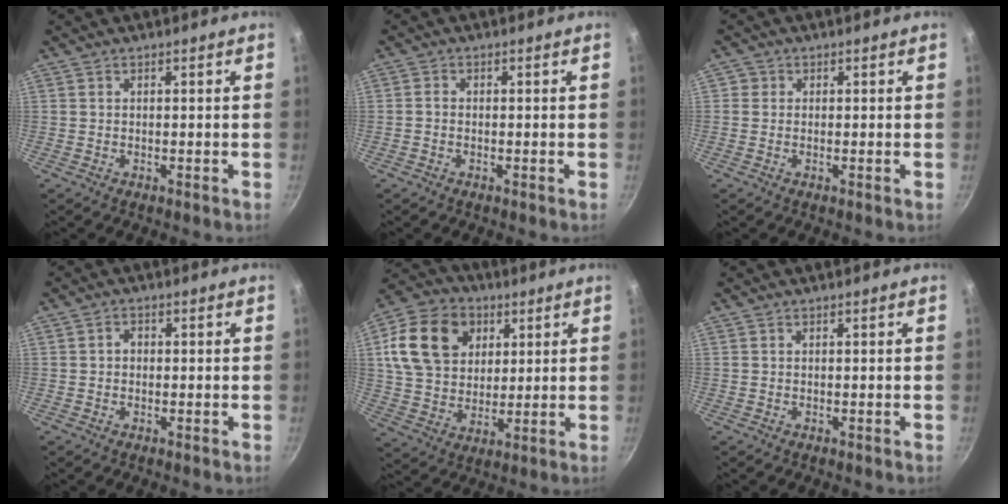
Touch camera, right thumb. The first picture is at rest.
{"total": 1.1, "force": [-0.4, 0.9, 0.5], "torque": [-0.007, 0.006, -0.010]}
{"total": 1.2, "force": [-0.1, 1.2, 0.2], "torque": [0.004, 0.003, -0.005]}
{"total": 1.7, "force": [-0.1, 1.4, 0.9], "torque": [-0.009, 0.006, -0.003]}
{"total": 17.9, "force": [5.8, 13.6, 10.1], "torque": [-0.166, -0.001, 0.099]}
{"total": 0.0}